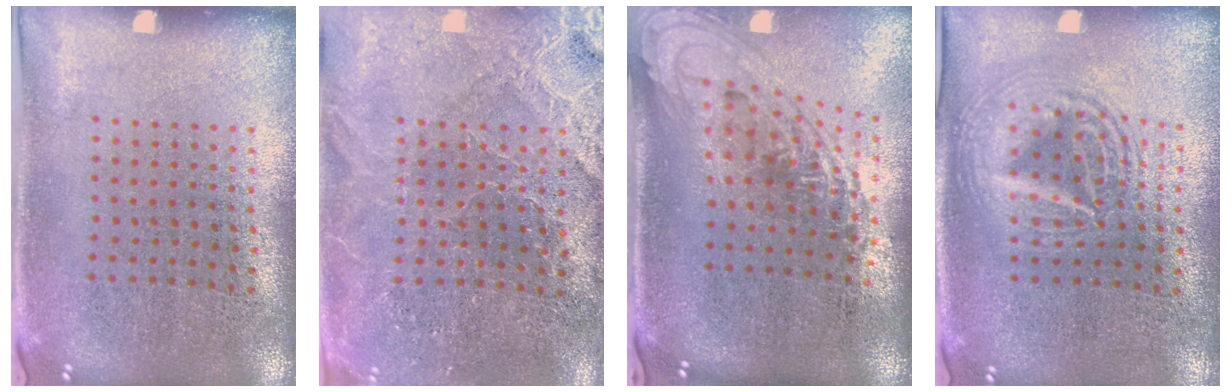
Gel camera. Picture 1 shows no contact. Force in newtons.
{"total": 3.0, "press": 2.9, "slide": 0.4}
{"total": 1.8, "press": 1.4, "slide": 1.2}
{"total": 2.6, "press": 2.6, "slide": 0.3}